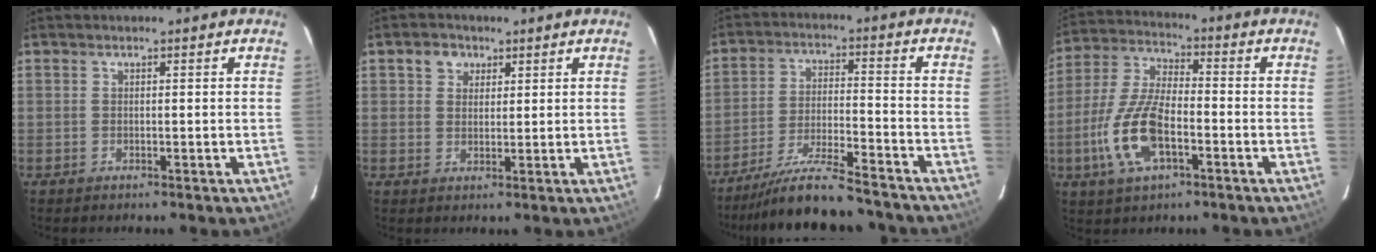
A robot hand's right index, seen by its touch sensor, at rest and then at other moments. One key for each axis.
{"total": 3.3, "fx": 1.6, "fy": 2.8, "fz": 0.8, "tx": -0.004, "ty": 0.012, "tz": 0.028}
{"total": 15.5, "fx": -14.1, "fy": 1.4, "fz": 6.2, "tx": -0.133, "ty": -0.027, "tz": -0.230}
{"total": 13.3, "fx": -4.7, "fy": 5.4, "fz": 11.2, "tx": -0.245, "ty": -0.001, "tz": -0.090}